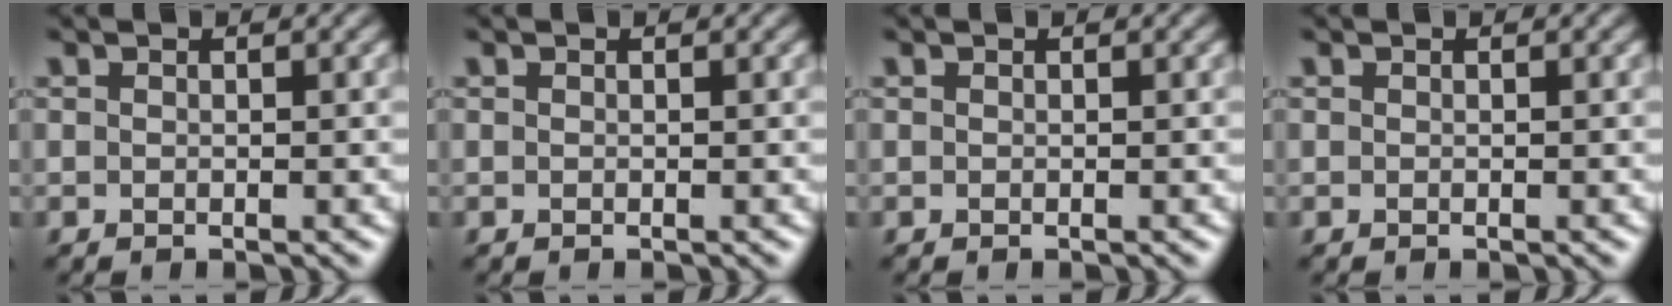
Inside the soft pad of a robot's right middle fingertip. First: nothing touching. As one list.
[{"total": 0.0}, {"total": 0.0}, {"total": 0.0}]